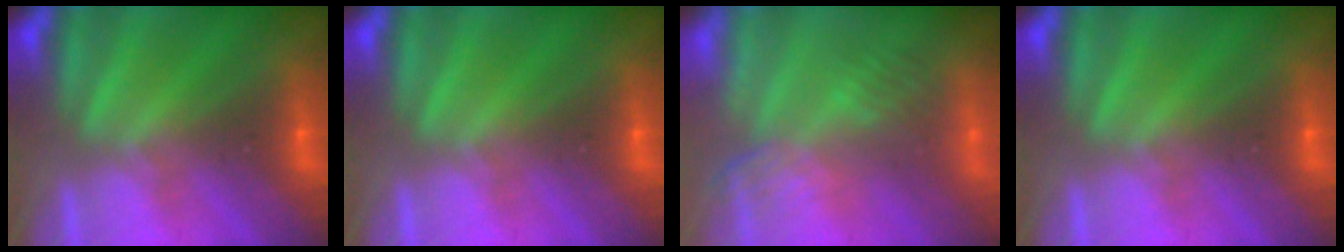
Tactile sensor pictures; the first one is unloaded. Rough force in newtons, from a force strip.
{"total": 0.0}
{"total": 2.5}
{"total": 0.0}